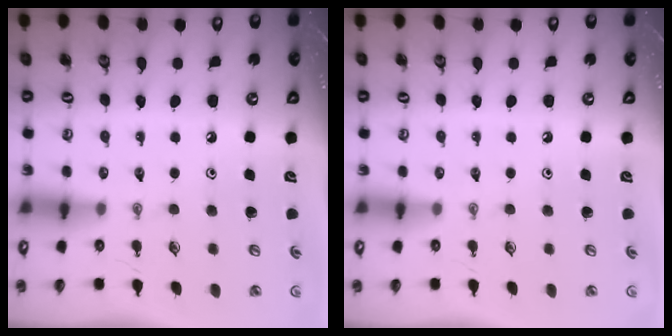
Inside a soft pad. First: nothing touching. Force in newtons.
{"total": 0.0}